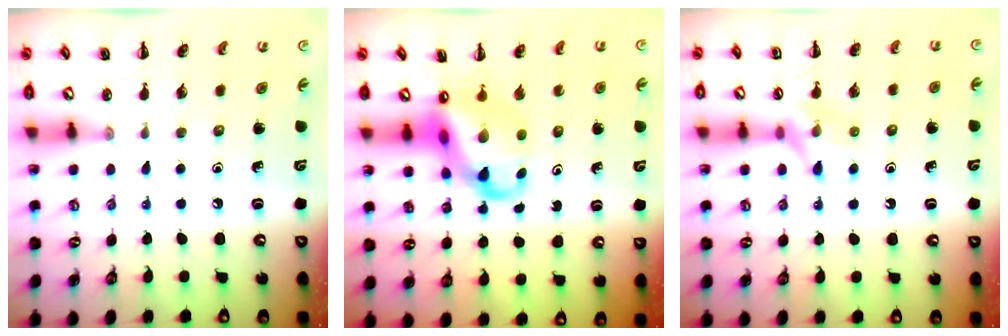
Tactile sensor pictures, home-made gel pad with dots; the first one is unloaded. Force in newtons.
{"total": 8.3, "press": 7.9, "slide": 2.3}
{"total": 8.8, "press": 8.8, "slide": 0.7}